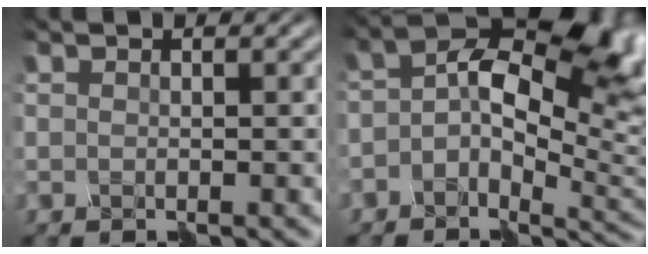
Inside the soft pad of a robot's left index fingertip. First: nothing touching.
{"total": 11.0, "force": [1.5, 6.2, 9.0], "torque": [-0.148, 0.014, 0.012]}